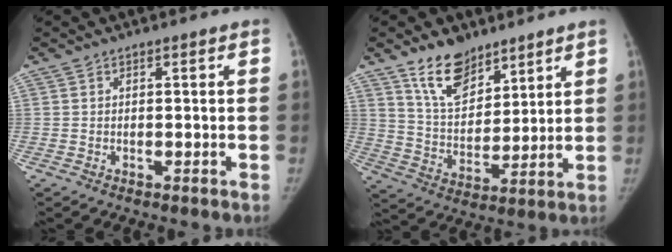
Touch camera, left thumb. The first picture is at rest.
{"total": 11.2, "force": [8.1, 5.8, 5.1], "torque": [-0.060, -0.057, 0.156]}